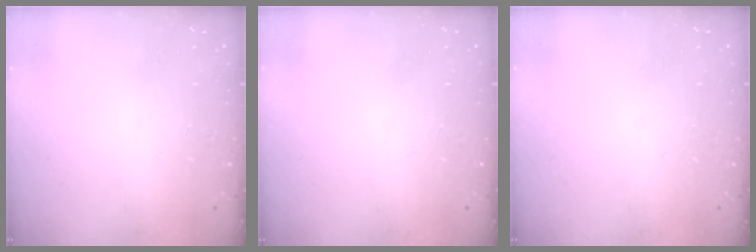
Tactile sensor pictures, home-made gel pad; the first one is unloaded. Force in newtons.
{"total": 0.0}
{"total": 0.0}